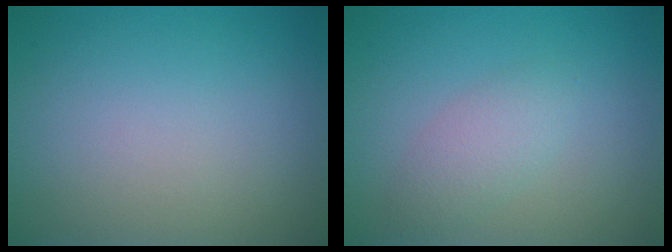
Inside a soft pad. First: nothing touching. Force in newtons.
{"total": 2.2, "press": 2.2, "slide": 0.2}